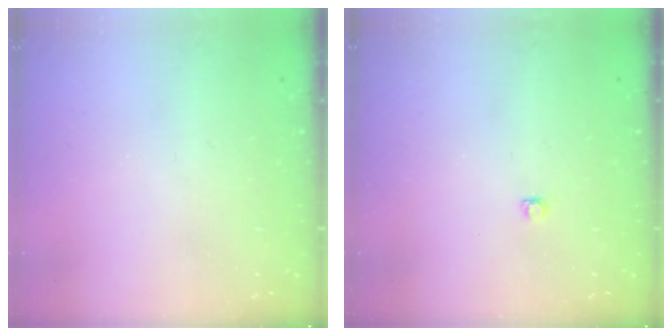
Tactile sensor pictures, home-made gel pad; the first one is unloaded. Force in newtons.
{"total": 2.8, "press": 2.7, "slide": 0.3}